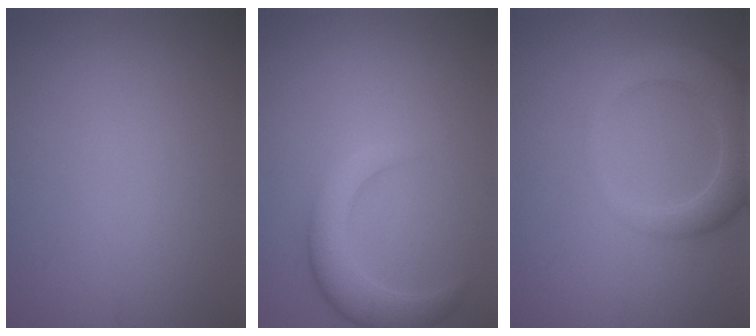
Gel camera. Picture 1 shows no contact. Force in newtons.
{"total": 3.8, "press": 3.8, "slide": 0.4}
{"total": 4.9, "press": 4.9, "slide": 0.5}